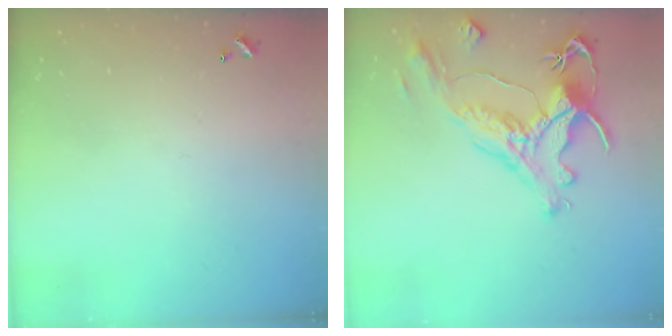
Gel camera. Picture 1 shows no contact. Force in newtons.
{"total": 1.6, "press": 1.0, "slide": 1.3}